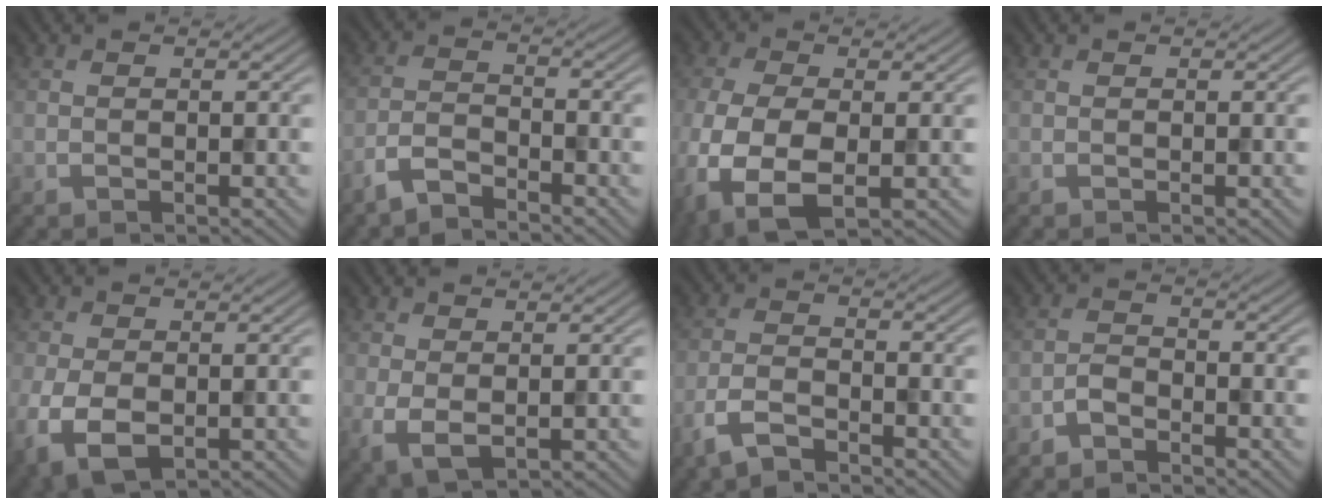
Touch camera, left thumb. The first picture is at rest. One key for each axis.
{"total": 3.8, "fx": -3.3, "fy": 1.0, "fz": 1.8, "tx": -0.042, "ty": -0.001, "tz": -0.078}
{"total": 9.9, "fx": -3.7, "fy": 5.1, "fz": 7.6, "tx": -0.213, "ty": -0.033, "tz": -0.067}
{"total": 0.0}
{"total": 6.2, "fx": -1.7, "fy": 3.9, "fz": 4.4, "tx": -0.116, "ty": -0.025, "tz": -0.030}
{"total": 3.1, "fx": 0.8, "fy": 1.6, "fz": 2.6, "tx": -0.065, "ty": -0.005, "tz": 0.016}
{"total": 4.4, "fx": -3.3, "fy": 1.3, "fz": 2.6, "tx": -0.064, "ty": -0.005, "tz": -0.078}
{"total": 2.1, "fx": -1.7, "fy": 0.8, "fz": 0.9, "tx": -0.015, "ty": 0.005, "tz": -0.041}